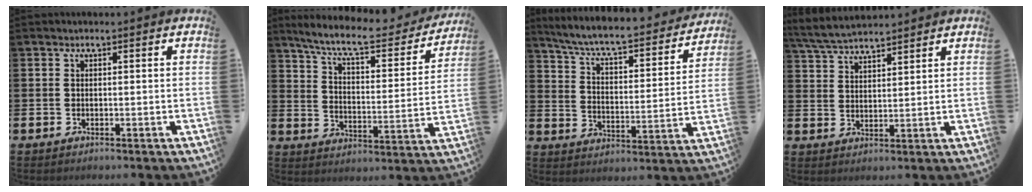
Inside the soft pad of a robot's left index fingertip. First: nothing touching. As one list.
[{"total": 9.0, "force": [8.0, 1.9, 3.9], "torque": [-0.097, -0.053, 0.131]}, {"total": 7.1, "force": [6.4, 1.1, 3.0], "torque": [-0.090, -0.048, 0.104]}, {"total": 4.9, "force": [4.8, 0.7, 1.0], "torque": [-0.039, -0.020, 0.087]}]